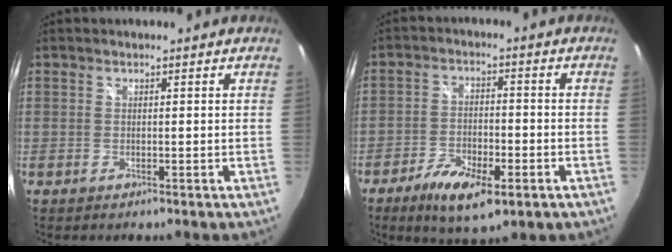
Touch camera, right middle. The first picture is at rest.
{"total": 10.3, "force": [-5.7, 3.8, 7.7], "torque": [-0.163, -0.024, -0.097]}